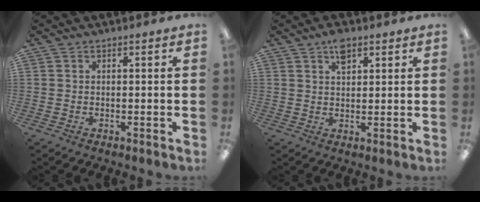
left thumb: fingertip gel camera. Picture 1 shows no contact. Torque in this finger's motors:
{"motor_torque": [0.69, 0.16, 0.72, -0.33, 0.00]}